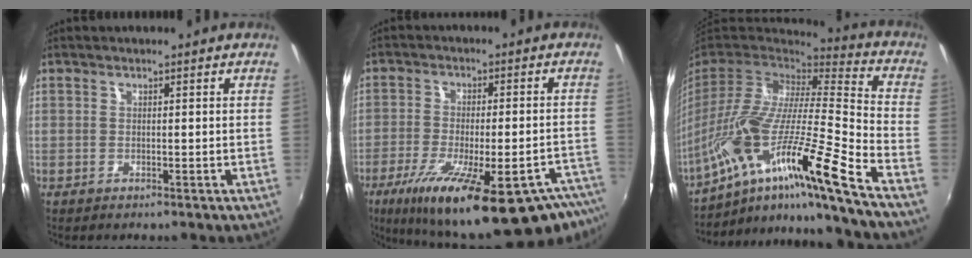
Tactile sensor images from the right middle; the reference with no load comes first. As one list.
[{"total": 27.7, "force": [-19.8, 6.8, 18.1], "torque": [-0.290, -0.063, -0.276]}, {"total": 24.8, "force": [-16.0, -0.3, 19.0], "torque": [-0.288, -0.065, -0.282]}]